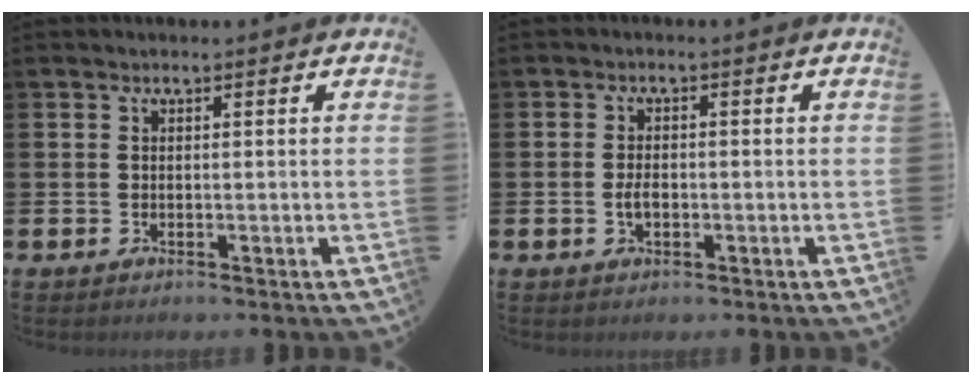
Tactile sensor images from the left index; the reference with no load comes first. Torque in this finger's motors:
{"motor_torque": [0.41, 0.04, 0.03, 0.06]}